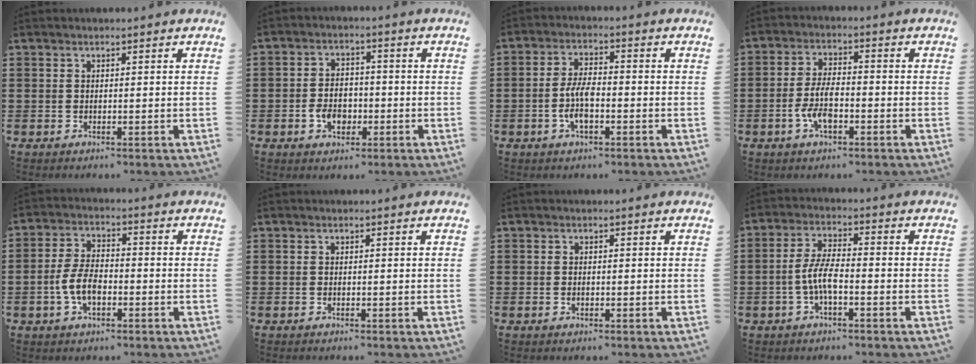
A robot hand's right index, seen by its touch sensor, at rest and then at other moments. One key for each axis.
{"total": 4.7, "fx": -1.6, "fy": 3.2, "fz": 3.0, "tx": -0.065, "ty": 0.006, "tz": -0.030}
{"total": 6.0, "fx": -1.7, "fy": 2.3, "fz": 5.2, "tx": -0.118, "ty": -0.001, "tz": -0.038}
{"total": 6.0, "fx": -2.0, "fy": 2.6, "fz": 5.0, "tx": -0.113, "ty": 0.000, "tz": -0.043}
{"total": 6.1, "fx": -1.9, "fy": 3.1, "fz": 4.9, "tx": -0.119, "ty": -0.002, "tz": -0.042}
{"total": 0.0}
{"total": 0.6, "fx": -0.2, "fy": 0.3, "fz": 0.4, "tx": -0.011, "ty": -0.002, "tz": -0.004}
{"total": 5.6, "fx": -1.8, "fy": 1.6, "fz": 5.0, "tx": -0.122, "ty": -0.007, "tz": -0.042}